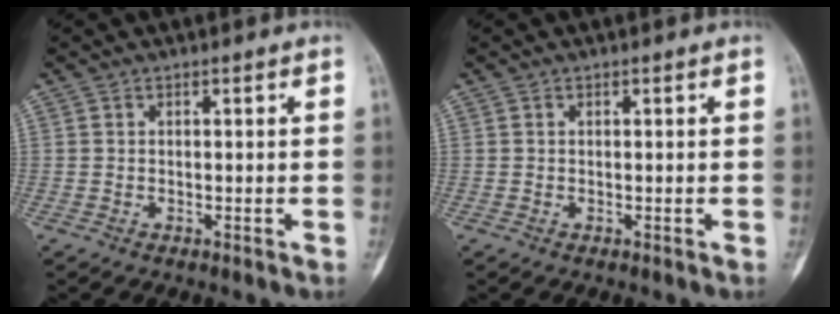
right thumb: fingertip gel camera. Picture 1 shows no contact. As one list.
[{"total": 0.0}]